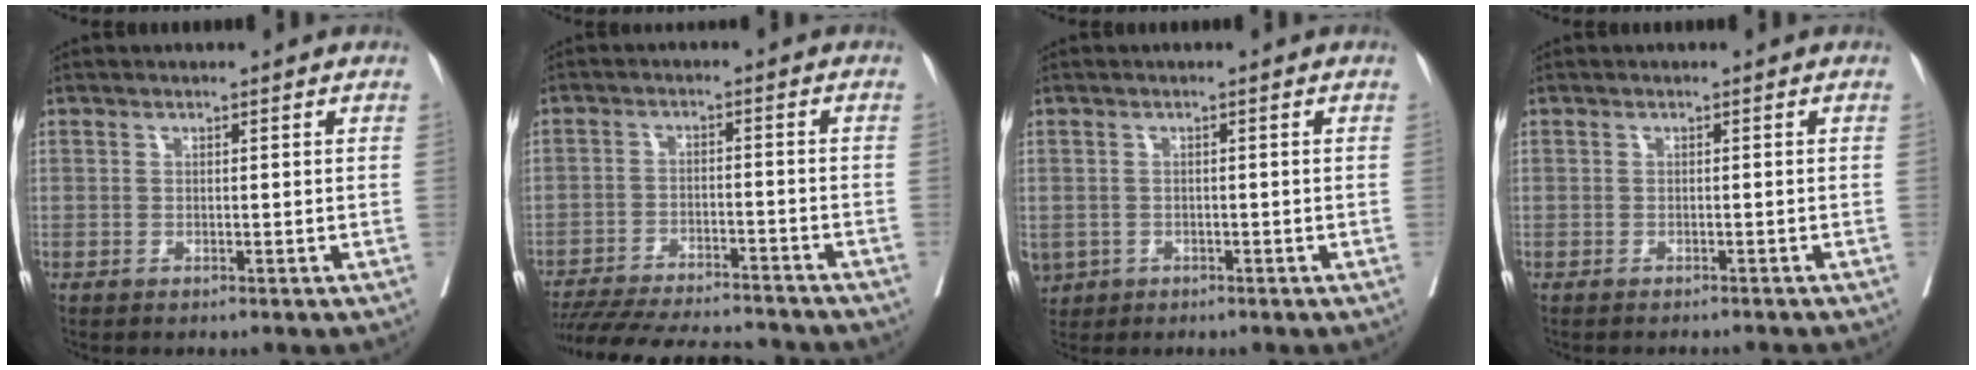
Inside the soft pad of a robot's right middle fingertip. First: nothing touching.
{"total": 18.4, "force": [-16.8, 2.6, 6.8], "torque": [-0.145, -0.024, -0.245]}
{"total": 5.1, "force": [-2.4, 4.3, 1.5], "torque": [-0.041, -0.003, -0.035]}
{"total": 4.3, "force": [-4.1, 0.5, 1.2], "torque": [-0.012, -0.007, -0.050]}